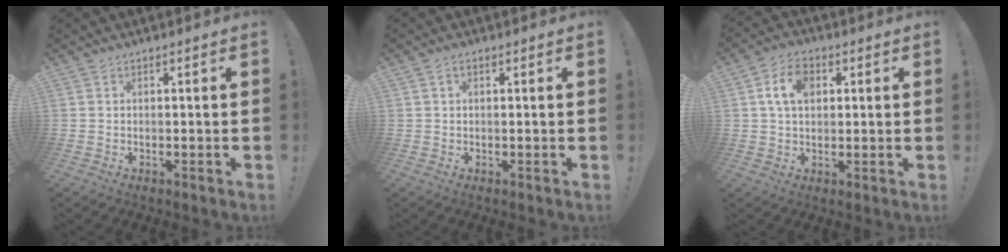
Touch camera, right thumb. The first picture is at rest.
{"total": 1.3, "force": [0.4, 0.8, 0.9], "torque": [-0.010, 0.000, 0.006]}
{"total": 8.9, "force": [2.3, 6.1, 6.0], "torque": [-0.107, 0.012, 0.043]}